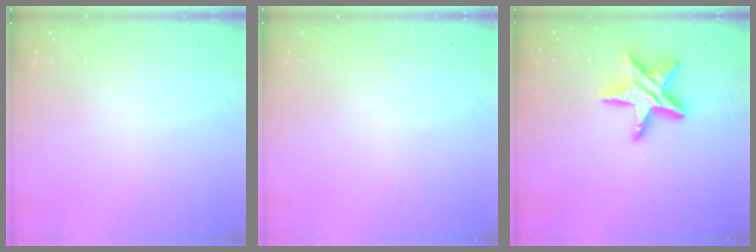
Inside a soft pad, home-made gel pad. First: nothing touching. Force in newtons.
{"total": 0.0}
{"total": 14.5, "press": 14.5, "slide": 0.6}